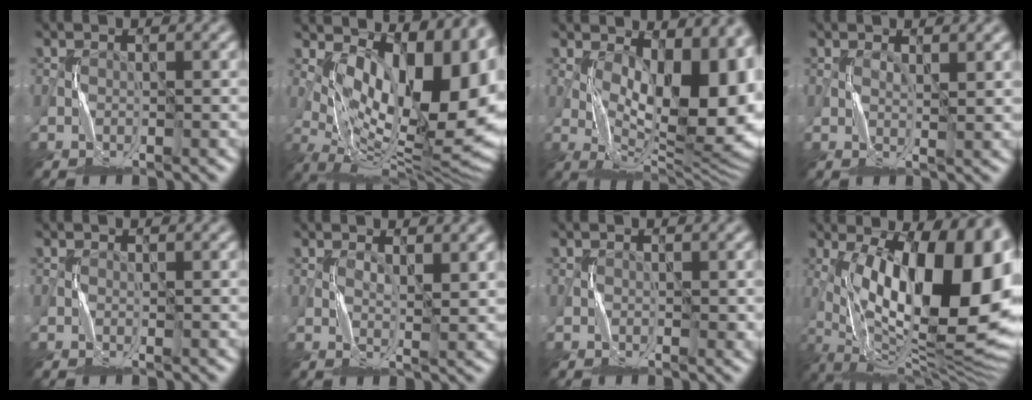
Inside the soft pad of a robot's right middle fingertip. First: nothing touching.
{"total": 13.8, "force": [1.7, 5.9, 12.3], "torque": [-0.182, -0.003, 0.037]}
{"total": 13.6, "force": [1.3, 6.4, 11.9], "torque": [-0.140, 0.001, 0.018]}
{"total": 1.4, "force": [0.7, 0.2, 1.2], "torque": [-0.023, -0.001, 0.013]}
{"total": 0.0}
{"total": 2.1, "force": [1.0, 0.4, 1.8], "torque": [-0.034, -0.003, 0.020]}
{"total": 0.6, "force": [0.1, 0.4, 0.4], "torque": [-0.002, 0.000, 0.001]}
{"total": 18.8, "force": [1.3, 6.9, 17.4], "torque": [-0.237, 0.015, 0.027]}